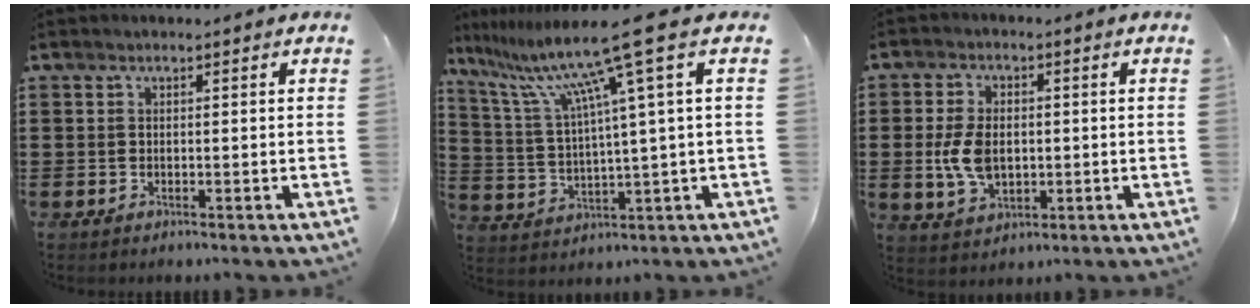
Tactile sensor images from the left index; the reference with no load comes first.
{"total": 12.4, "force": [6.8, -0.5, 10.3], "torque": [-0.227, -0.029, 0.099]}
{"total": 7.0, "force": [-0.2, 4.4, 5.4], "torque": [-0.131, 0.003, -0.010]}